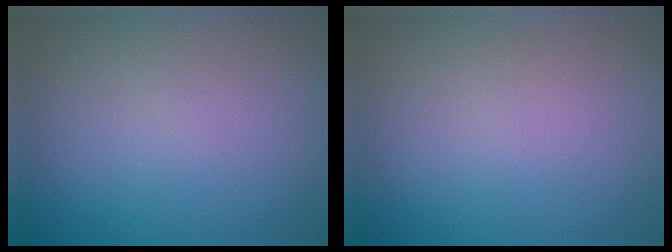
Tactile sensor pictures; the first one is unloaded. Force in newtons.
{"total": 0.0}